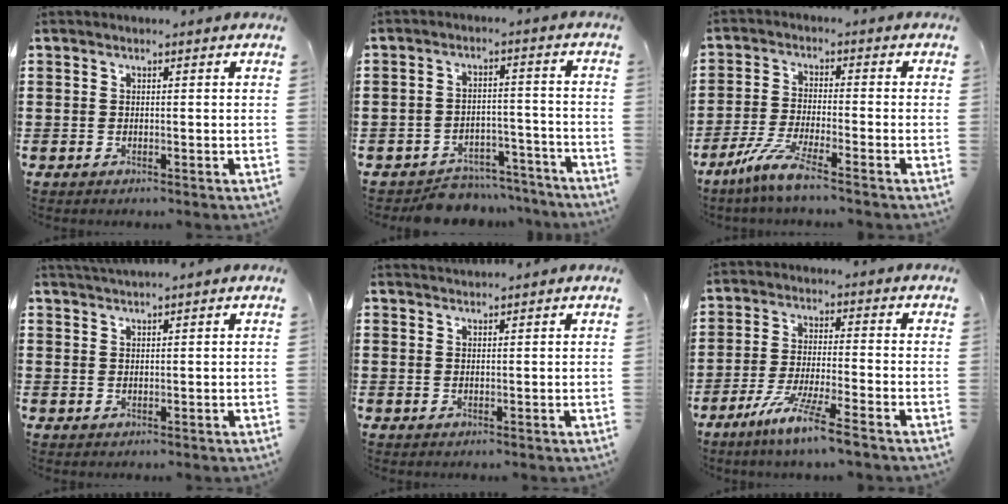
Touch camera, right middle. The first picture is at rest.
{"total": 5.2, "force": [-5.0, 1.2, 0.4], "torque": [-0.005, 0.016, -0.100]}
{"total": 6.2, "force": [-4.6, 0.1, 4.1], "torque": [-0.099, -0.020, -0.092]}
{"total": 1.5, "force": [1.5, -0.1, 0.3], "torque": [-0.008, 0.002, 0.028]}
{"total": 1.2, "force": [1.2, 0.0, -0.1], "torque": [-0.003, -0.003, 0.026]}
{"total": 7.3, "force": [-5.6, -0.2, 4.7], "torque": [-0.093, -0.013, -0.103]}